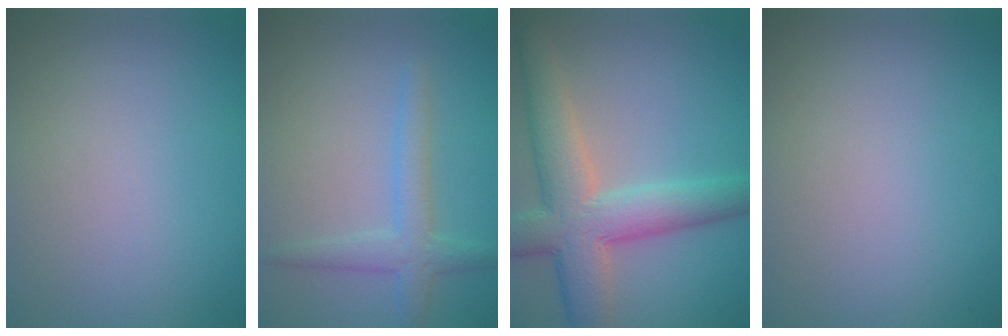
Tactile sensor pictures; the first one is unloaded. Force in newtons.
{"total": 2.8, "press": 2.8, "slide": 0.1}
{"total": 8.0, "press": 8.0, "slide": 0.4}
{"total": 0.0}